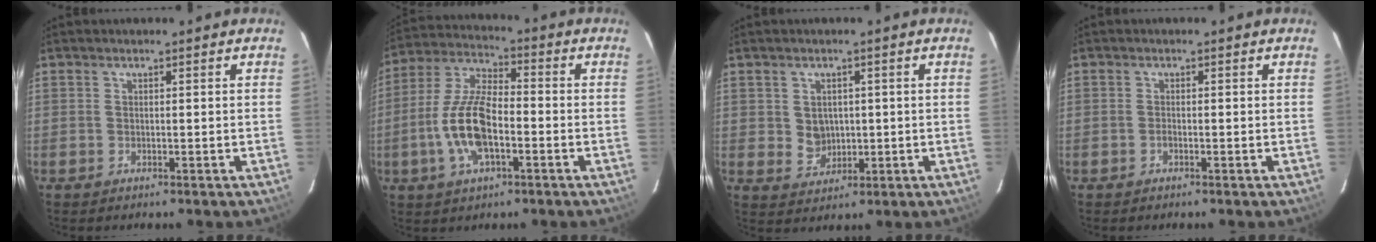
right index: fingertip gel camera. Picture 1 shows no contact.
{"total": 12.9, "force": [-3.6, 5.3, 11.2], "torque": [-0.239, 0.004, -0.070]}
{"total": 4.3, "force": [0.5, 3.9, 1.8], "torque": [-0.033, 0.004, 0.019]}
{"total": 0.6, "force": [-0.3, 0.3, 0.4], "torque": [-0.006, 0.002, -0.007]}